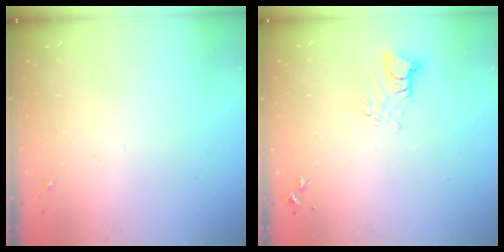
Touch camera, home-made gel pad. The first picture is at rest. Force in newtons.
{"total": 3.9, "press": 3.9, "slide": 0.4}